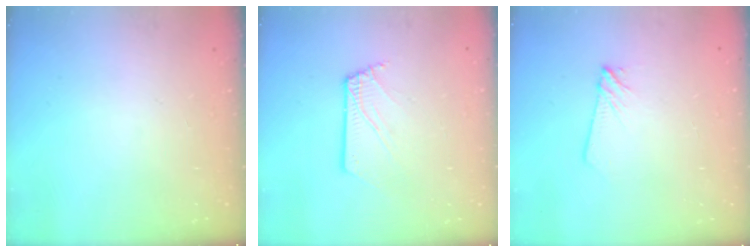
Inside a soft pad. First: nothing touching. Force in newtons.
{"total": 2.6, "press": 2.6, "slide": 0.3}
{"total": 3.8, "press": 3.7, "slide": 0.6}